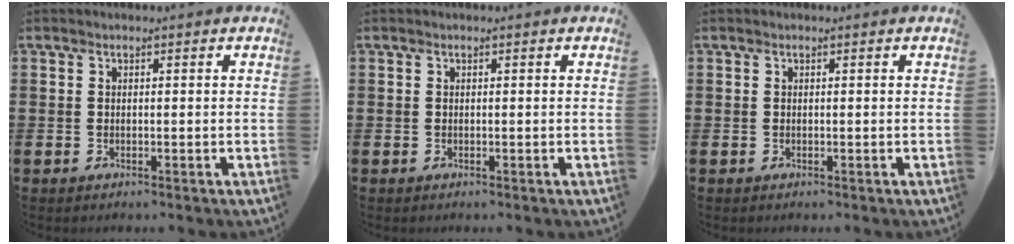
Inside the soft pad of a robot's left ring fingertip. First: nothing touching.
{"total": 0.0}
{"total": 0.0}